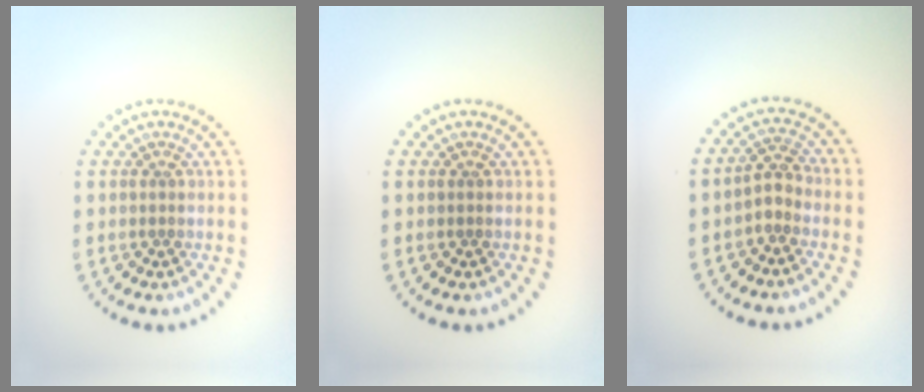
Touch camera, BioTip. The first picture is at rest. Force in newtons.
{"total": 0.0}
{"total": 1.9, "press": 1.6, "slide": 1.0}